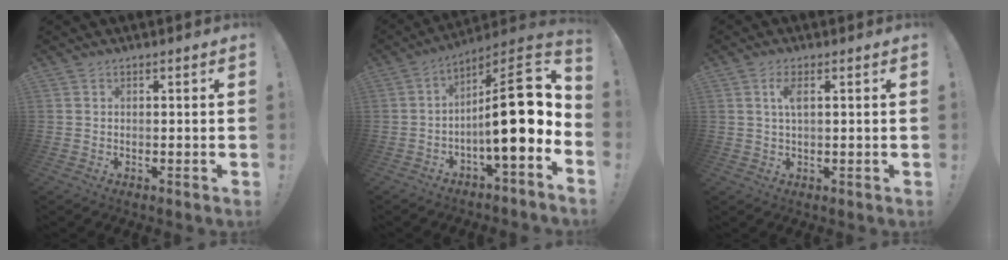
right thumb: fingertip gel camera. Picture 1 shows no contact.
{"total": 18.8, "force": [-0.7, 4.9, 18.1], "torque": [-0.272, 0.008, -0.013]}
{"total": 3.8, "force": [1.2, 1.1, 3.4], "torque": [-0.065, 0.001, 0.020]}